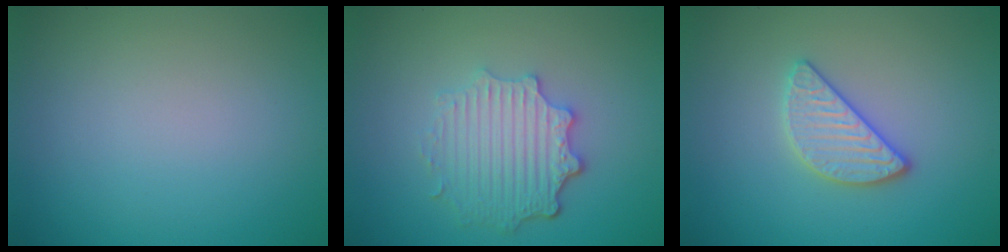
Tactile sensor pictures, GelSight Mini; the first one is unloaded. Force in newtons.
{"total": 4.5, "press": 3.5, "slide": 2.8}
{"total": 3.0, "press": 2.8, "slide": 1.1}